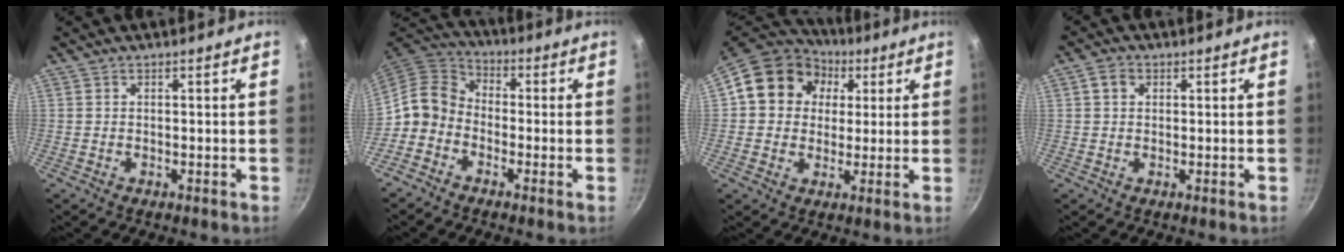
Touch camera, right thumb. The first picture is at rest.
{"total": 8.2, "force": [-2.5, 6.1, 4.8], "torque": [-0.073, 0.044, -0.070]}
{"total": 14.7, "force": [3.8, 12.6, 6.6], "torque": [-0.087, 0.017, 0.049]}
{"total": 2.8, "force": [0.9, 2.2, 1.5], "torque": [-0.019, 0.004, 0.011]}